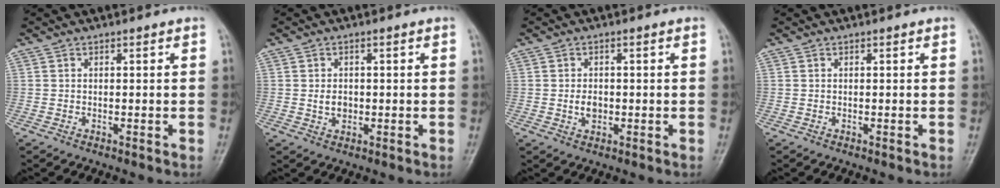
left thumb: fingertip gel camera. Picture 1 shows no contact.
{"total": 2.6, "force": [-0.1, 1.9, 1.7], "torque": [-0.023, 0.001, 0.000]}
{"total": 2.8, "force": [-0.3, 2.0, 2.0], "torque": [-0.028, 0.001, -0.004]}
{"total": 0.0}